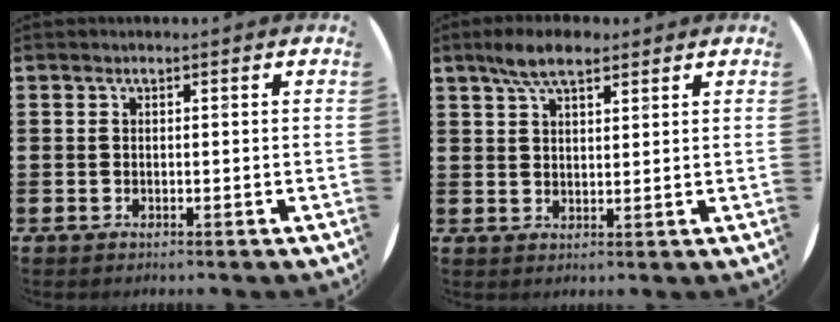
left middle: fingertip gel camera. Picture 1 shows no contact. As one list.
[{"total": 5.6, "force": [4.0, 2.1, 3.3], "torque": [-0.064, 0.001, 0.072]}]